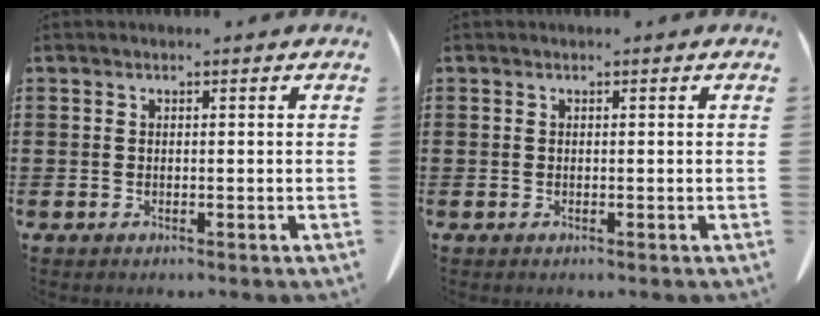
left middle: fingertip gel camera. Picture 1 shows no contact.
{"total": 0.0}